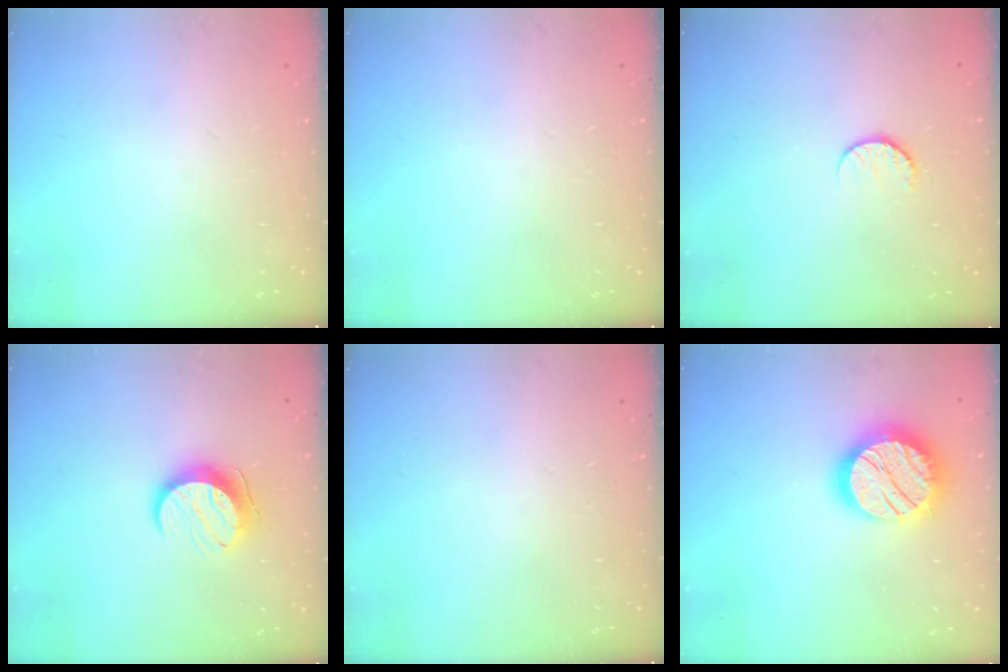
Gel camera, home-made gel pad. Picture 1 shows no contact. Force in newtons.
{"total": 0.0}
{"total": 7.4, "press": 7.4, "slide": 0.6}
{"total": 10.1, "press": 10.1, "slide": 0.4}
{"total": 0.0}
{"total": 19.9, "press": 19.9, "slide": 1.3}